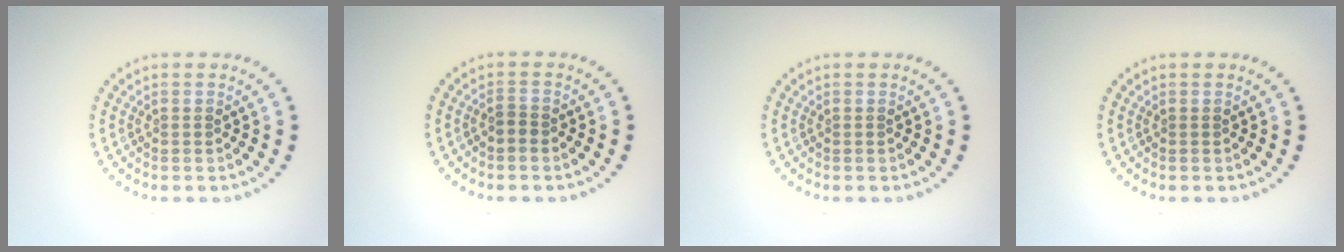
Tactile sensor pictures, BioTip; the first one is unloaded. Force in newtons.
{"total": 0.8, "press": 0.5, "slide": 0.6}
{"total": 0.0}
{"total": 0.0}